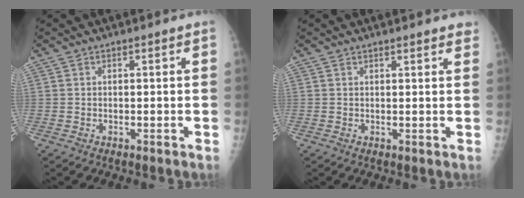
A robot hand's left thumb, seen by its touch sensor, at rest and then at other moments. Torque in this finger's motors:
{"motor_torque": [-0.17, -0.01, -0.26, 0.02, 0.03]}